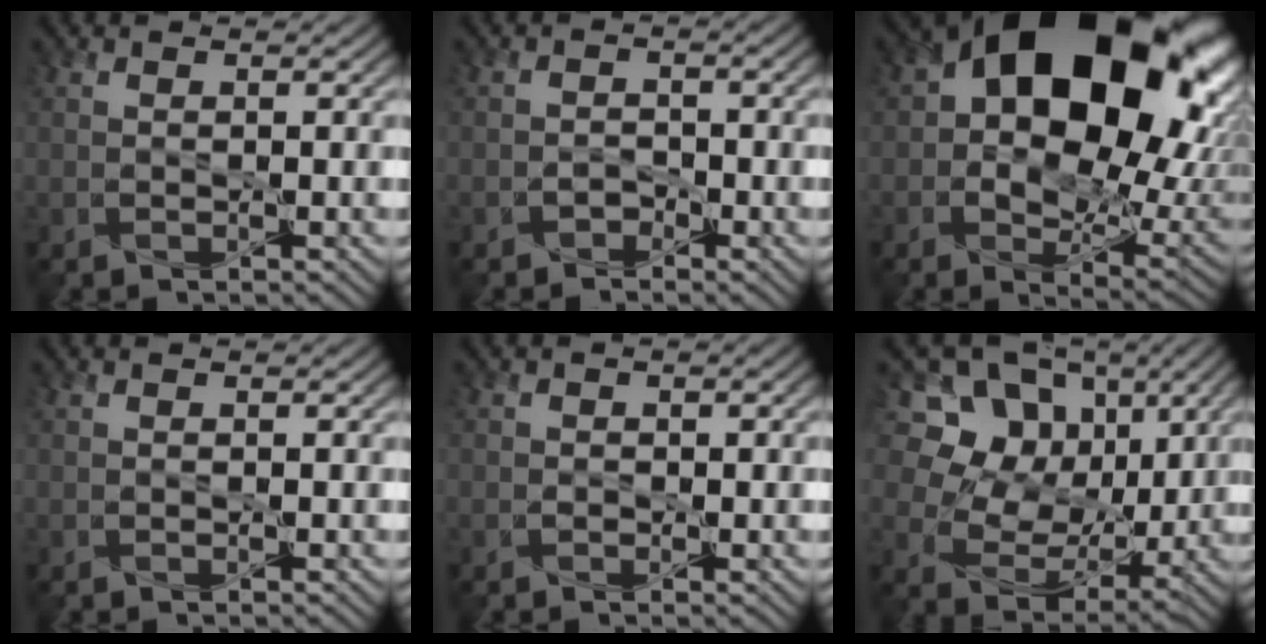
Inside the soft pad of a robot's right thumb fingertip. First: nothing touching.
{"total": 1.6, "force": [-1.4, 0.9, 0.1], "torque": [0.004, 0.007, -0.028]}
{"total": 21.2, "force": [5.9, 13.7, 15.0], "torque": [-0.225, 0.001, 0.125]}
{"total": 0.0}
{"total": 0.7, "force": [-0.4, 0.6, 0.2], "torque": [-0.003, -0.002, -0.011]}
{"total": 14.8, "force": [5.0, 11.3, 8.1], "torque": [-0.220, 0.047, 0.102]}